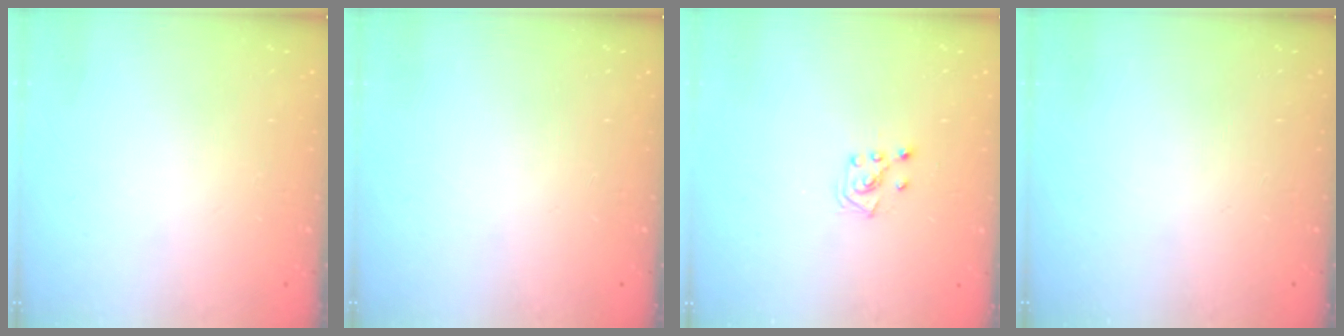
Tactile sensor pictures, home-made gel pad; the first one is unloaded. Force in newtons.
{"total": 0.0}
{"total": 4.4, "press": 4.3, "slide": 0.6}
{"total": 0.0}